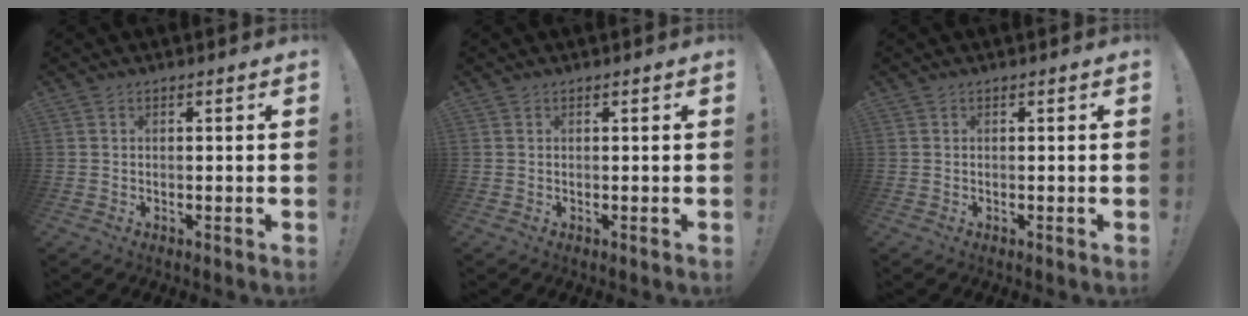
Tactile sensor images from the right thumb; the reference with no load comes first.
{"total": 0.0}
{"total": 0.0}